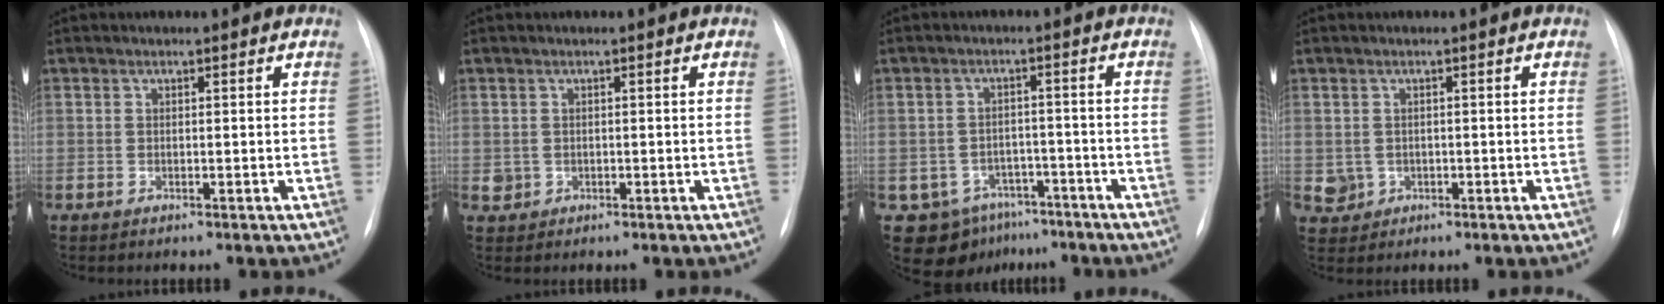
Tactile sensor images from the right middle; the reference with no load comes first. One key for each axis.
{"total": 1.4, "fx": -0.2, "fy": 1.4, "fz": 0.2, "tx": -0.003, "ty": 0.003, "tz": 0.001}
{"total": 9.1, "fx": -5.8, "fy": 6.7, "fz": 1.7, "tx": -0.023, "ty": 0.026, "tz": -0.078}
{"total": 2.7, "fx": -0.5, "fy": 2.6, "fz": 0.5, "tx": -0.006, "ty": 0.003, "tz": 0.000}